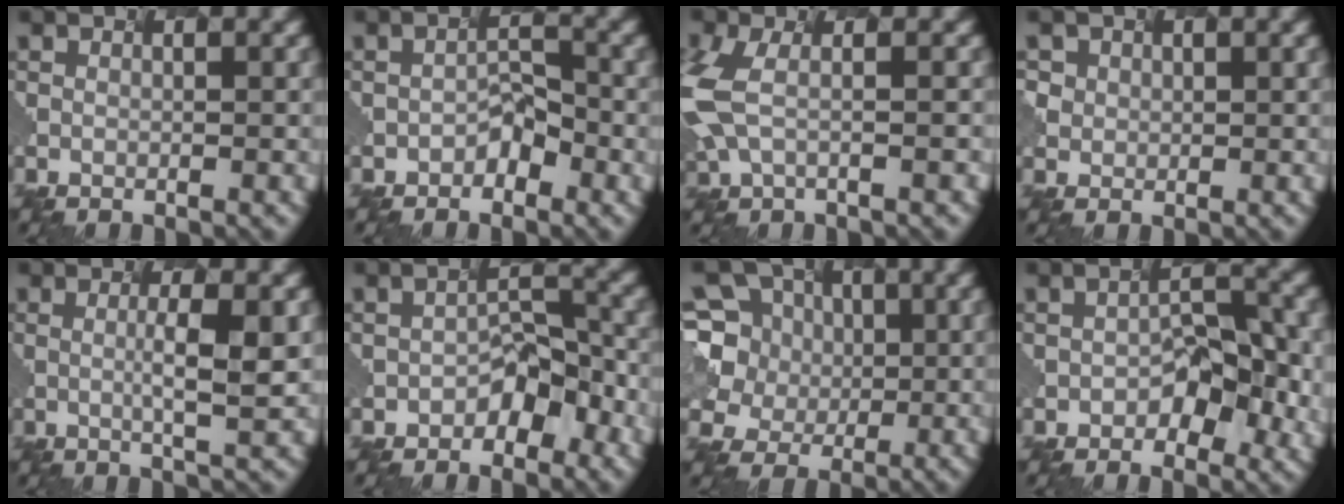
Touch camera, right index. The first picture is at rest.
{"total": 2.0, "force": [-1.7, 0.8, 0.6], "torque": [-0.014, 0.008, -0.023]}
{"total": 5.0, "force": [-0.7, 2.3, 4.4], "torque": [-0.120, 0.001, -0.010]}
{"total": 1.3, "force": [0.5, 1.1, -0.5], "torque": [0.004, -0.004, 0.016]}
{"total": 2.9, "force": [-0.1, 0.2, 2.9], "torque": [-0.048, -0.001, 0.005]}
{"total": 3.6, "force": [-2.3, 1.9, 2.0], "torque": [-0.028, 0.009, -0.031]}
{"total": 7.9, "force": [1.3, 7.1, 3.3], "torque": [-0.076, 0.021, 0.000]}
{"total": 4.4, "force": [-1.6, 2.5, 3.2], "torque": [-0.050, 0.001, -0.017]}